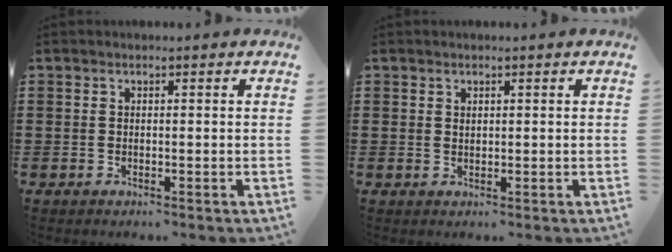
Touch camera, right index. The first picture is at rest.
{"total": 0.7, "force": [0.5, 0.5, 0.3], "torque": [-0.007, 0.002, 0.010]}